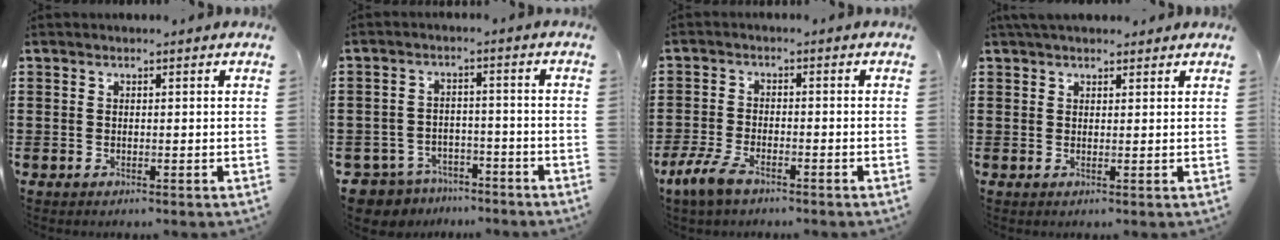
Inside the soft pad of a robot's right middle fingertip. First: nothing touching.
{"total": 4.5, "force": [-4.3, 1.1, 0.1], "torque": [-0.032, -0.005, -0.096]}
{"total": 5.2, "force": [-3.4, 1.9, 3.4], "torque": [-0.092, -0.009, -0.070]}
{"total": 2.1, "force": [1.9, 0.5, 0.6], "torque": [-0.015, 0.006, 0.037]}